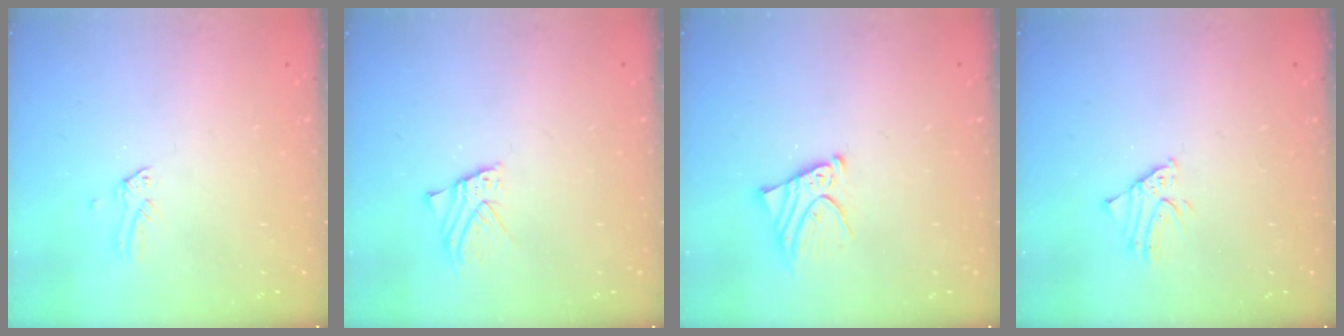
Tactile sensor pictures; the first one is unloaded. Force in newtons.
{"total": 2.1, "press": 2.1, "slide": 0.0}
{"total": 5.6, "press": 5.6, "slide": 0.6}
{"total": 1.7, "press": 1.7, "slide": 0.1}